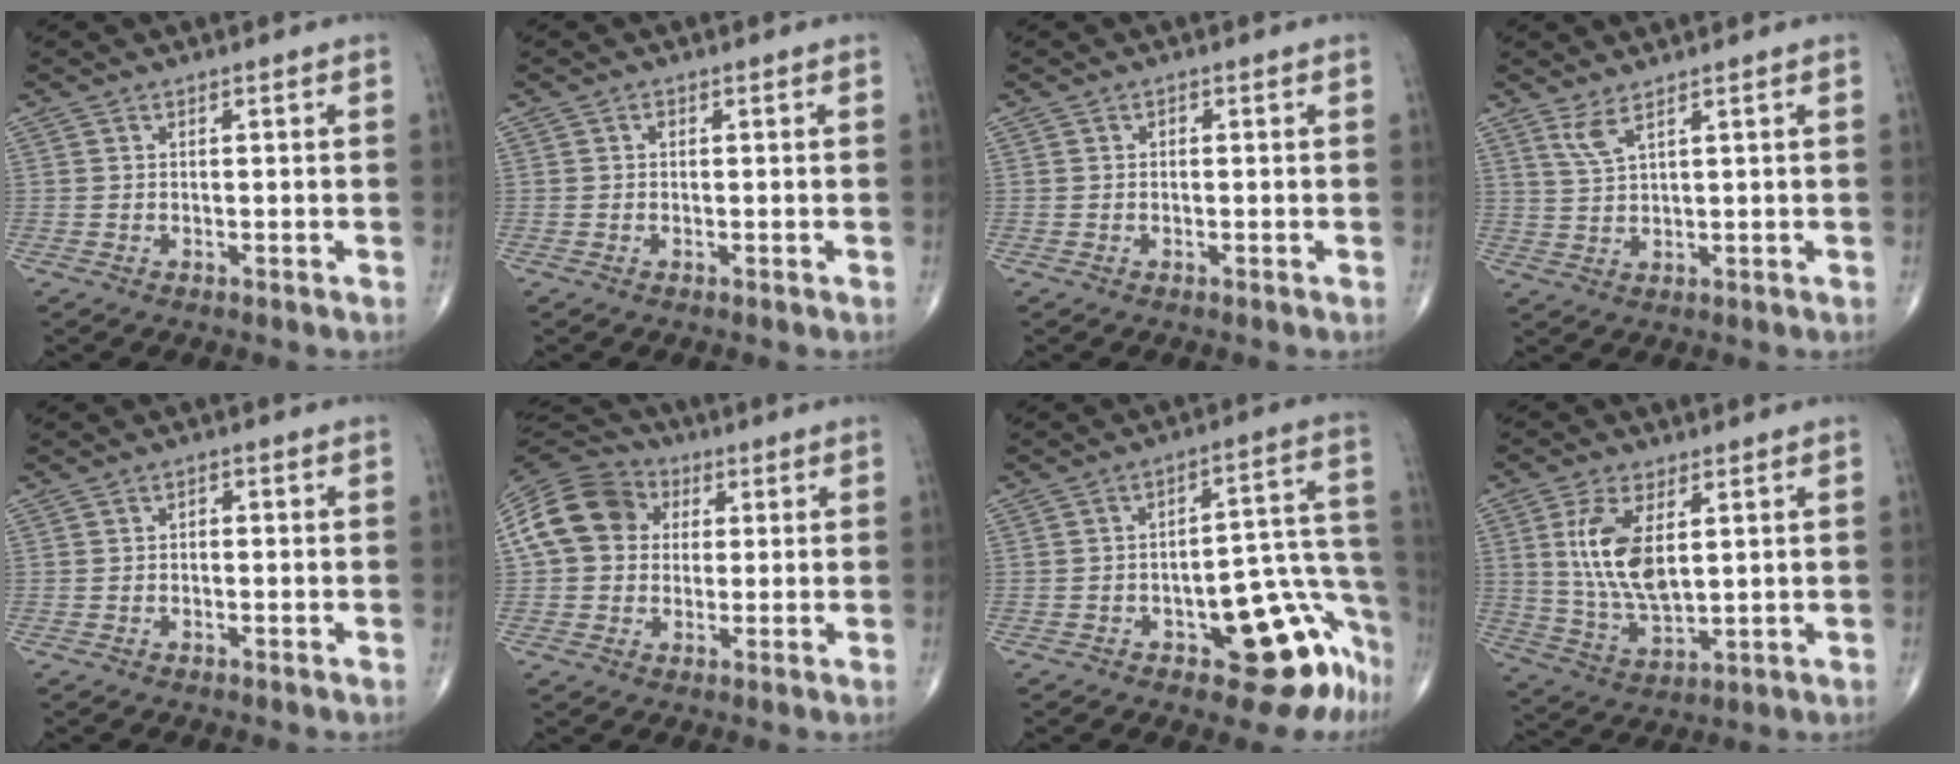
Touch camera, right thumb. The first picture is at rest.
{"total": 0.6, "force": [0.1, 0.5, 0.4], "torque": [-0.005, 0.001, -0.001]}
{"total": 0.6, "force": [0.0, 0.4, 0.4], "torque": [-0.004, 0.002, -0.003]}
{"total": 3.3, "force": [2.2, 0.5, 2.4], "torque": [-0.058, -0.017, 0.053]}
{"total": 1.1, "force": [-0.1, 0.8, 0.8], "torque": [-0.007, 0.005, -0.005]}
{"total": 13.9, "force": [2.6, 11.4, 7.6], "torque": [-0.136, 0.028, 0.038]}
{"total": 16.4, "force": [-8.6, 6.7, 12.2], "torque": [-0.071, 0.092, -0.104]}
{"total": 11.9, "force": [2.9, 5.5, 10.2], "torque": [-0.201, -0.020, 0.065]}